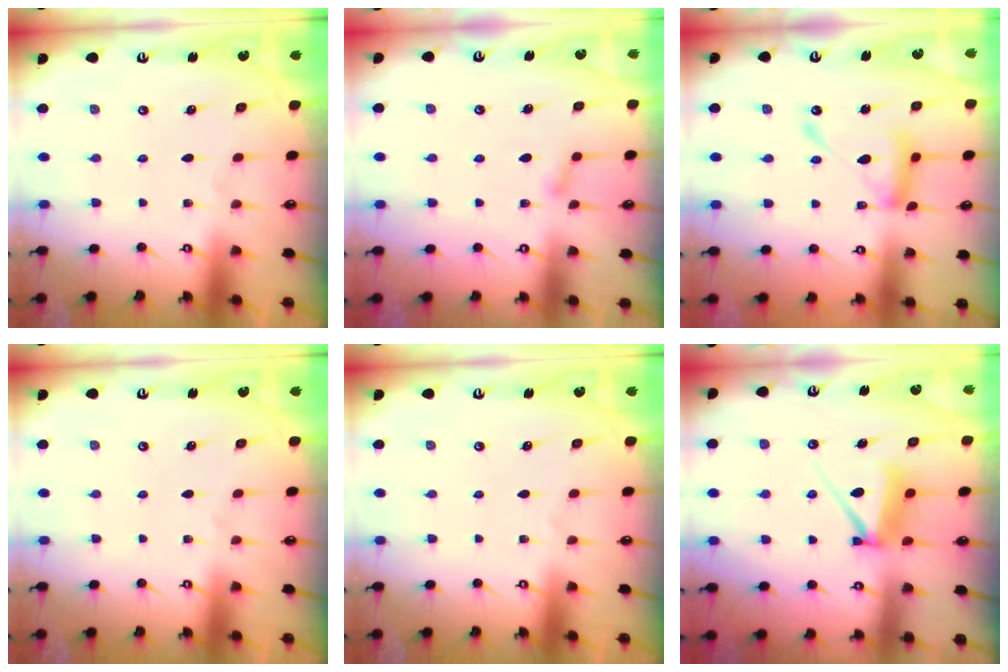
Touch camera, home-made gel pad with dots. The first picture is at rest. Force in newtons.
{"total": 6.1, "press": 6.0, "slide": 0.8}
{"total": 13.8, "press": 13.7, "slide": 1.2}
{"total": 0.0}
{"total": 0.0}
{"total": 7.4, "press": 7.4, "slide": 0.6}